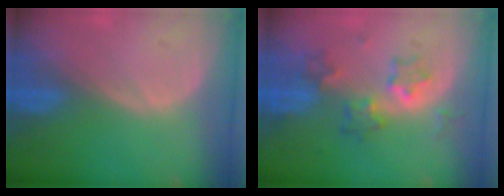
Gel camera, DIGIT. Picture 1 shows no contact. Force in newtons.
{"total": 6.0, "press": 5.7, "slide": 1.8}